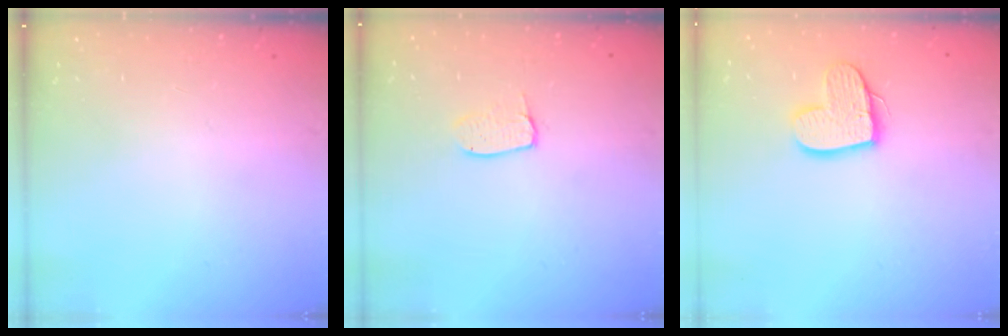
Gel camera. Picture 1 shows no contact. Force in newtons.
{"total": 4.3, "press": 4.3, "slide": 0.2}
{"total": 11.9, "press": 11.8, "slide": 1.1}